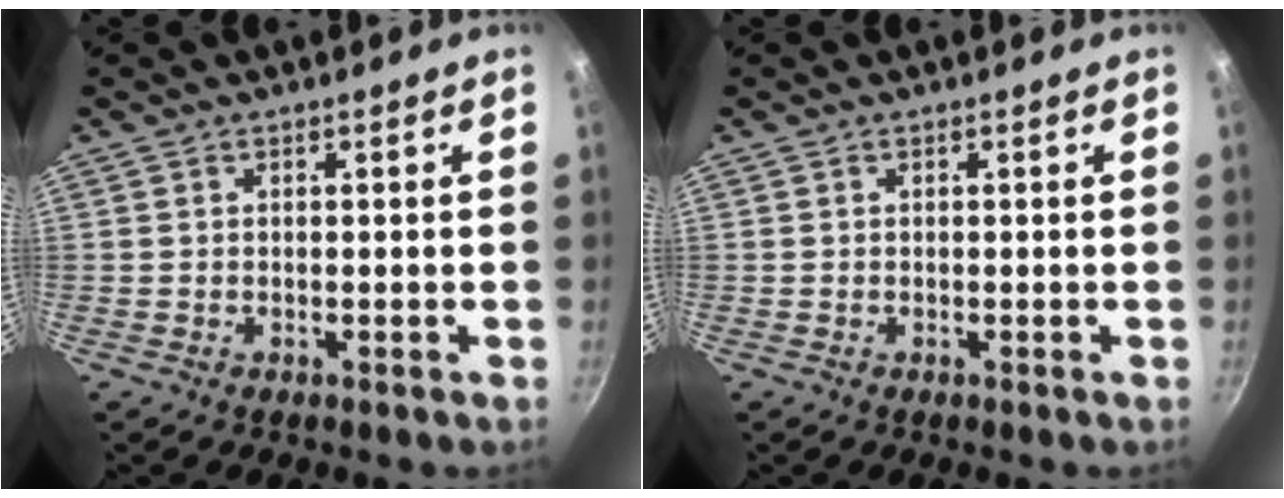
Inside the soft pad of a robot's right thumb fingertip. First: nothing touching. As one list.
[{"total": 0.0}]